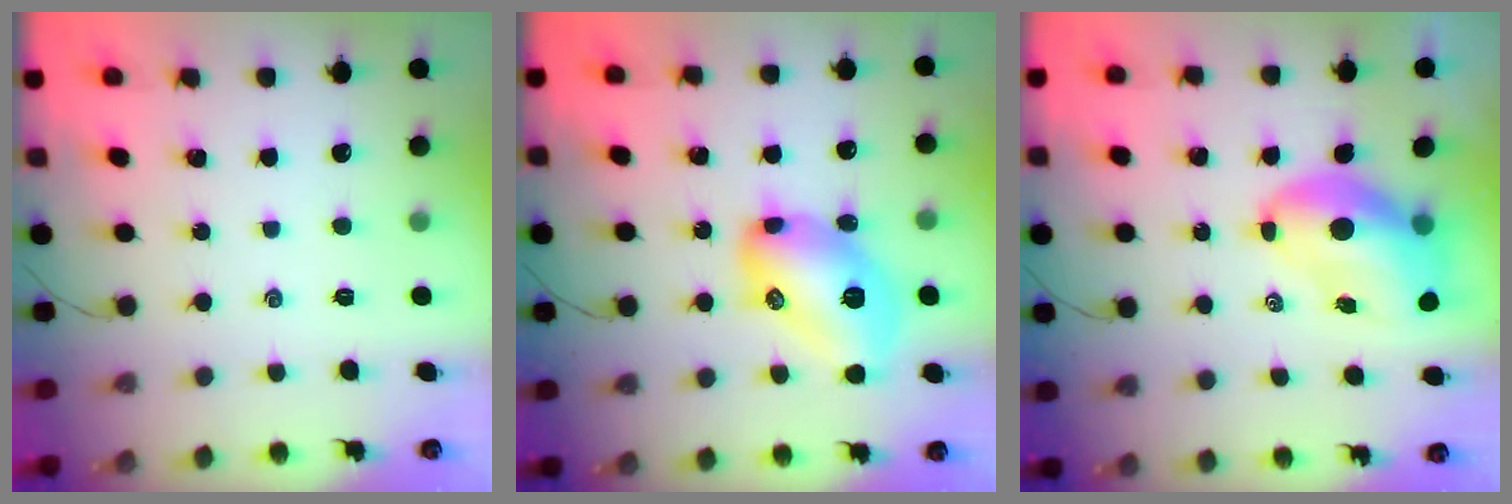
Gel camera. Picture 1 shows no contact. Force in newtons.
{"total": 16.2, "press": 16.2, "slide": 0.6}
{"total": 10.8, "press": 10.4, "slide": 3.2}